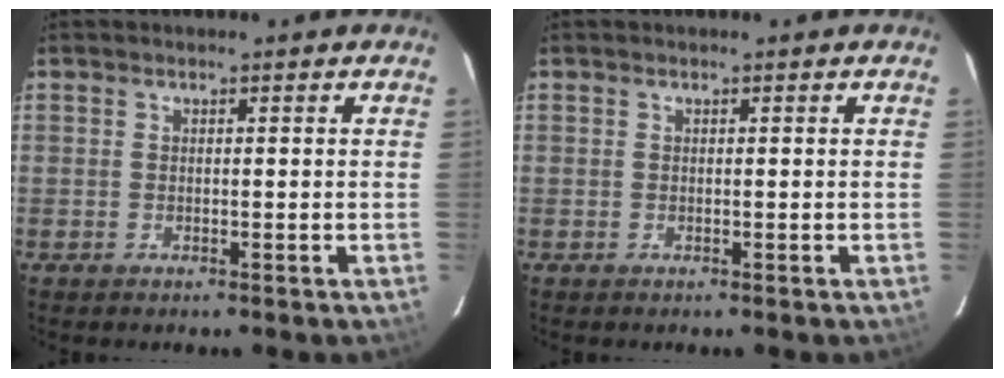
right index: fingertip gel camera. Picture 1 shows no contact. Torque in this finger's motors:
{"motor_torque": [0.00, 0.00, 0.00, 0.00]}